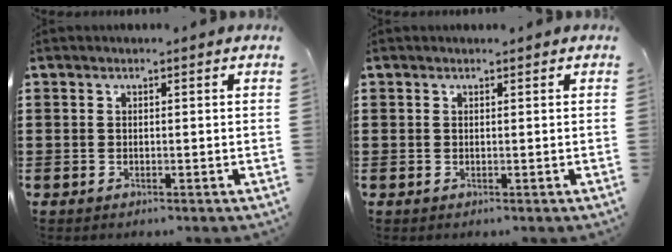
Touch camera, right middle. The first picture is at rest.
{"total": 0.0}